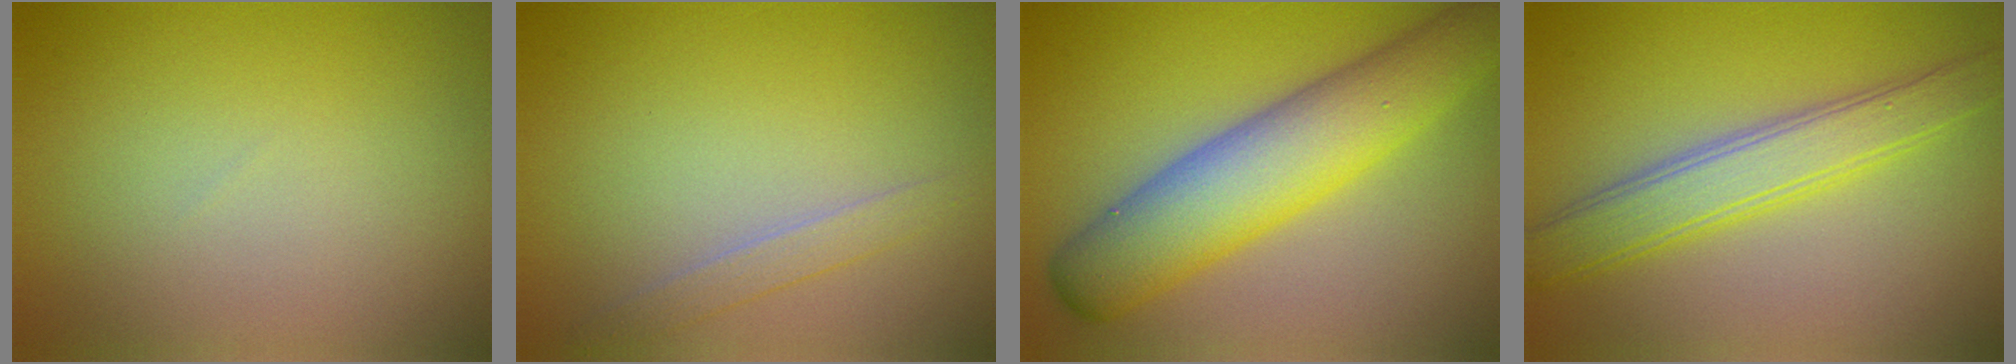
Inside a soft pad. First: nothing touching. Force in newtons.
{"total": 1.4, "press": 1.4, "slide": 0.1}
{"total": 8.5, "press": 8.5, "slide": 0.2}
{"total": 4.7, "press": 4.7, "slide": 0.1}